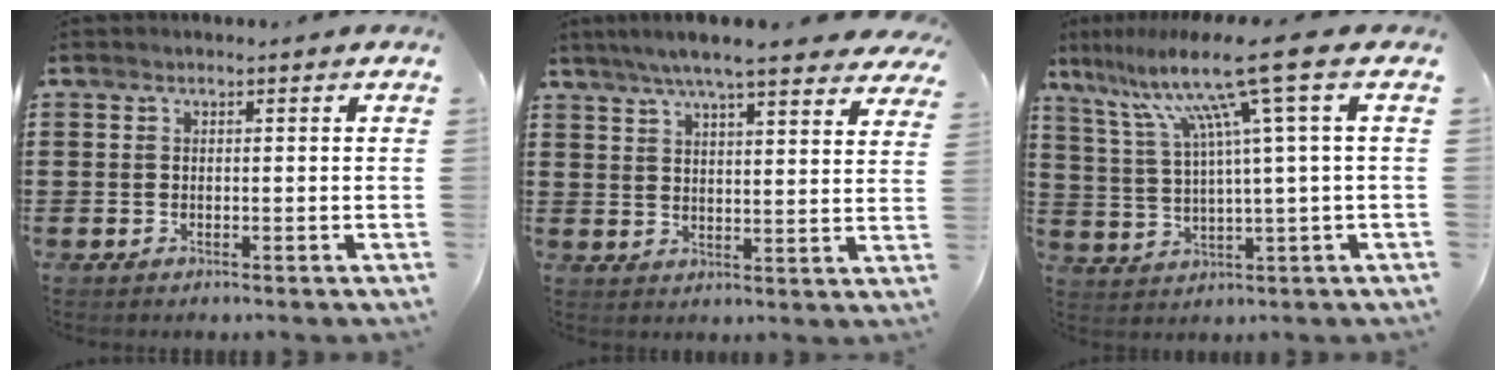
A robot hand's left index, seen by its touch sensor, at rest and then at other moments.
{"total": 7.1, "force": [6.1, 0.2, 3.5], "torque": [-0.087, -0.019, 0.108]}
{"total": 13.0, "force": [6.3, -0.8, 11.4], "torque": [-0.248, -0.024, 0.087]}